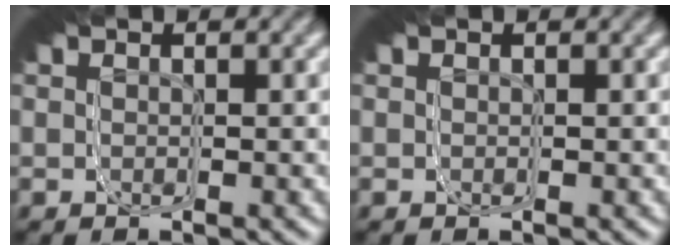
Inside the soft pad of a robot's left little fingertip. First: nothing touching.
{"total": 0.0}